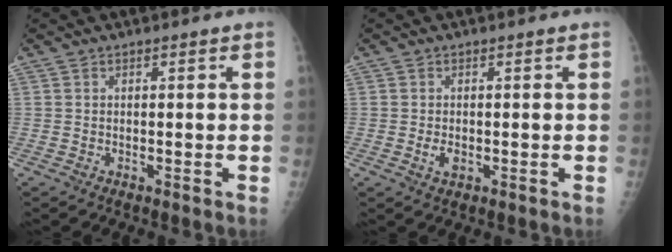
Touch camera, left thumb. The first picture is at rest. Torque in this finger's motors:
{"motor_torque": [-0.14, 0.12, 0.16, -0.01, 0.00]}